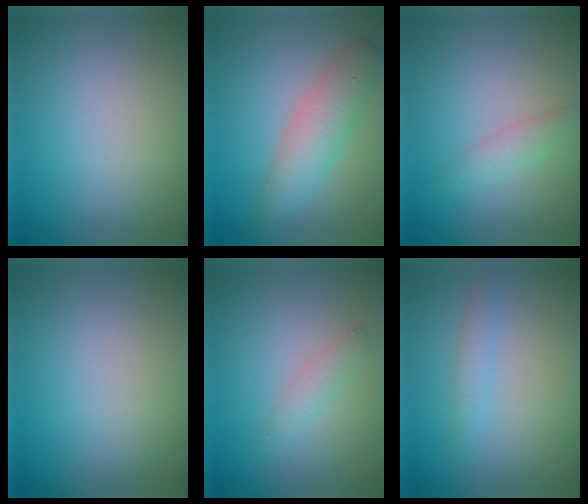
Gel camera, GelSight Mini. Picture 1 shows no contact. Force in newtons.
{"total": 4.1, "press": 4.1, "slide": 0.1}
{"total": 1.7, "press": 1.7, "slide": 0.1}
{"total": 0.0}
{"total": 1.3, "press": 1.3, "slide": 0.0}
{"total": 1.4, "press": 1.4, "slide": 0.0}